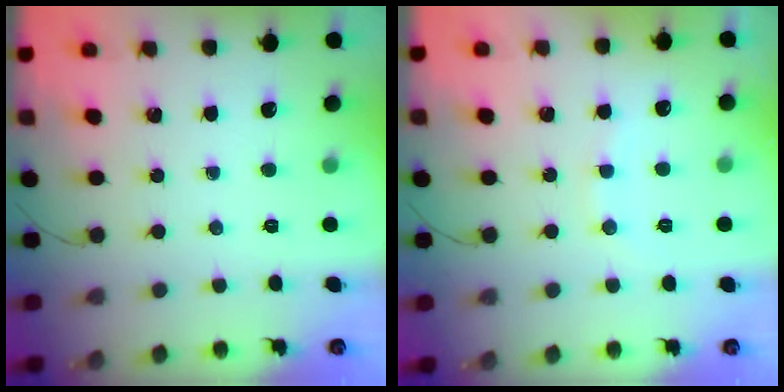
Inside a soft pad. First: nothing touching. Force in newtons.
{"total": 6.8, "press": 6.7, "slide": 1.4}